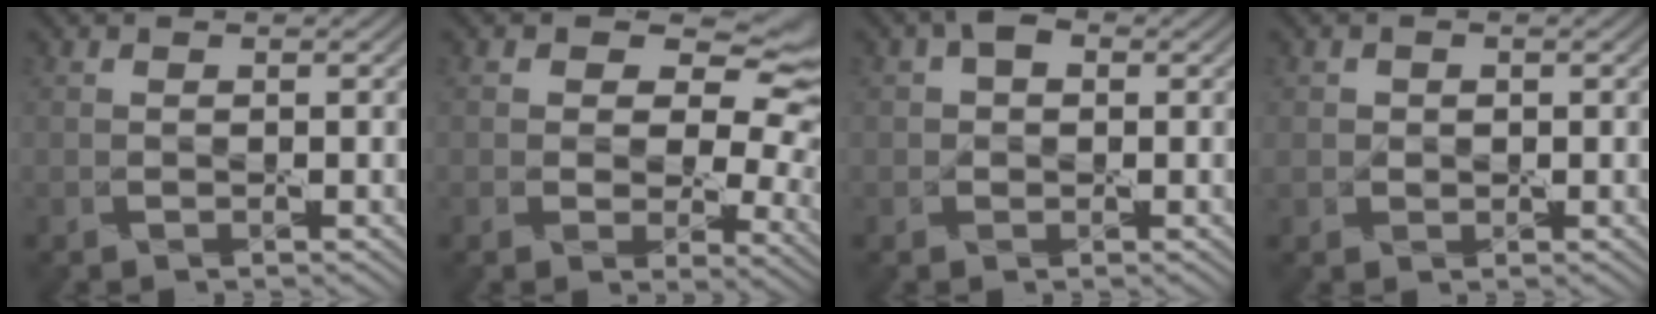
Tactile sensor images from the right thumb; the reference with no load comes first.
{"total": 11.5, "force": [3.5, 7.8, 7.8], "torque": [-0.112, 0.001, 0.066]}
{"total": 2.3, "force": [0.7, 1.8, 1.2], "torque": [-0.018, 0.010, 0.001]}
{"total": 1.9, "force": [0.0, 1.9, 0.3], "torque": [-0.008, 0.001, -0.001]}